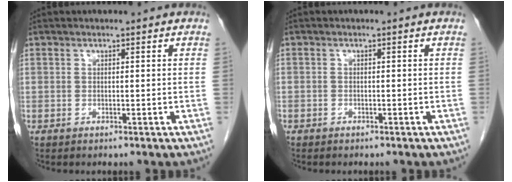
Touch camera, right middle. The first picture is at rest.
{"total": 0.8, "force": [-0.5, 0.5, 0.0], "torque": [-0.005, 0.002, -0.008]}